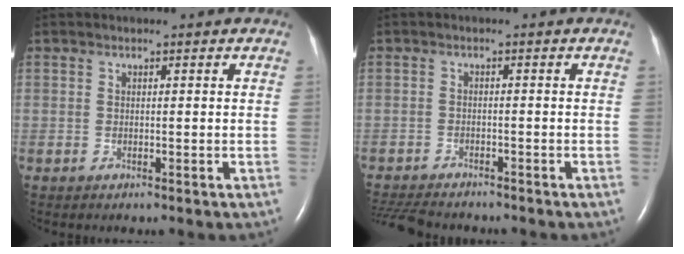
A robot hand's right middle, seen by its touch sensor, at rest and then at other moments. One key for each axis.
{"total": 8.4, "fx": -7.6, "fy": 1.9, "fz": 3.0, "tx": -0.057, "ty": -0.013, "tz": -0.118}